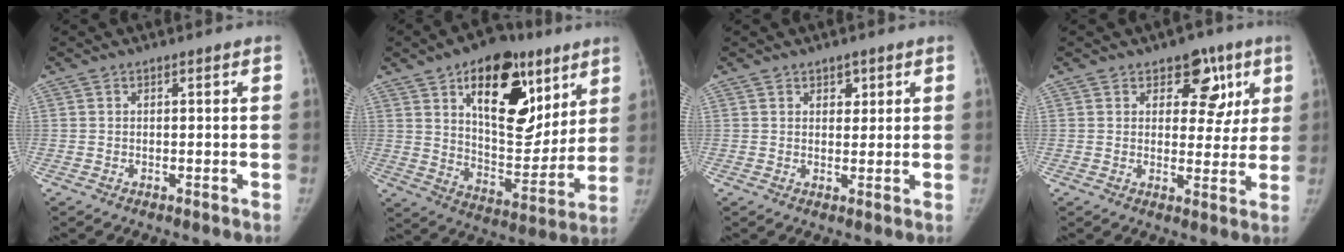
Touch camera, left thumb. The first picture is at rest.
{"total": 23.3, "force": [11.0, 12.5, 16.2], "torque": [-0.187, -0.042, 0.174]}
{"total": 2.5, "force": [1.4, 1.7, 1.1], "torque": [0.004, -0.008, 0.021]}
{"total": 8.9, "force": [4.4, 5.7, 5.2], "torque": [-0.016, -0.015, 0.055]}